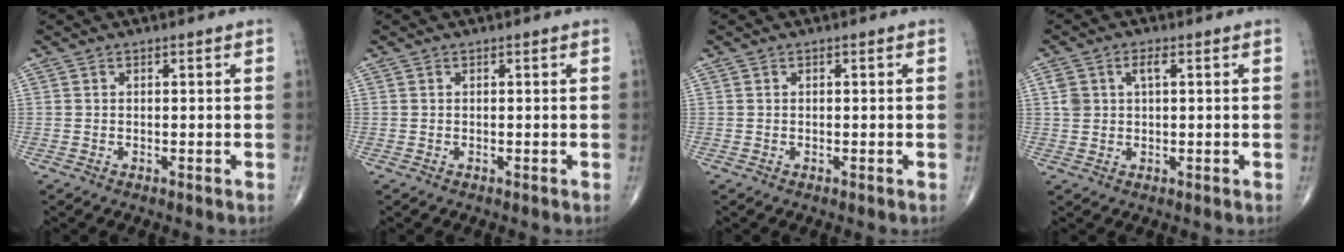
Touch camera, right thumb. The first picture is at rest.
{"total": 0.0}
{"total": 0.0}
{"total": 3.2, "force": [1.0, 2.2, 2.2], "torque": [-0.036, 0.003, 0.020]}